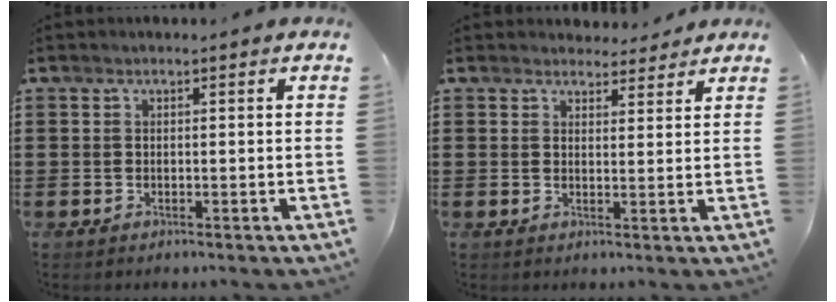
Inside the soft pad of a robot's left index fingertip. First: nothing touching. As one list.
[{"total": 3.1, "force": [2.9, 1.0, 0.3], "torque": [-0.006, -0.007, 0.054]}]